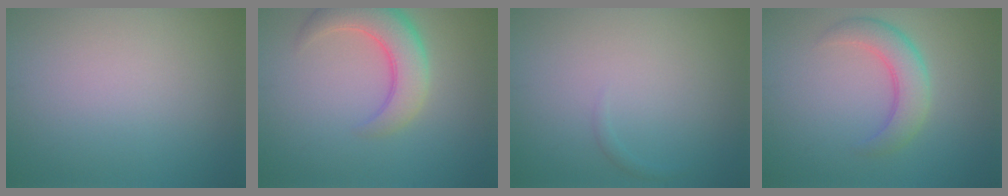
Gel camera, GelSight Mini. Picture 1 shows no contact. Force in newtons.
{"total": 5.6, "press": 5.5, "slide": 0.4}
{"total": 0.5, "press": 0.5, "slide": 0.1}
{"total": 3.8, "press": 3.8, "slide": 0.4}